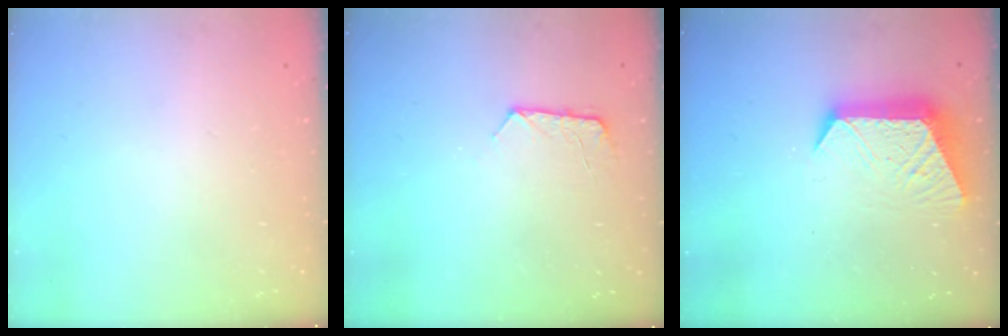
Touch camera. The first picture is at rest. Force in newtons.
{"total": 8.1, "press": 8.1, "slide": 0.7}
{"total": 12.0, "press": 11.9, "slide": 1.0}